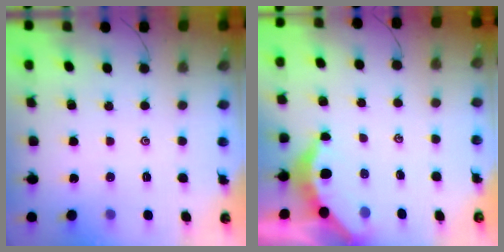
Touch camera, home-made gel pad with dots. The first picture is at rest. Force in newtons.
{"total": 3.6, "press": 3.6, "slide": 0.4}